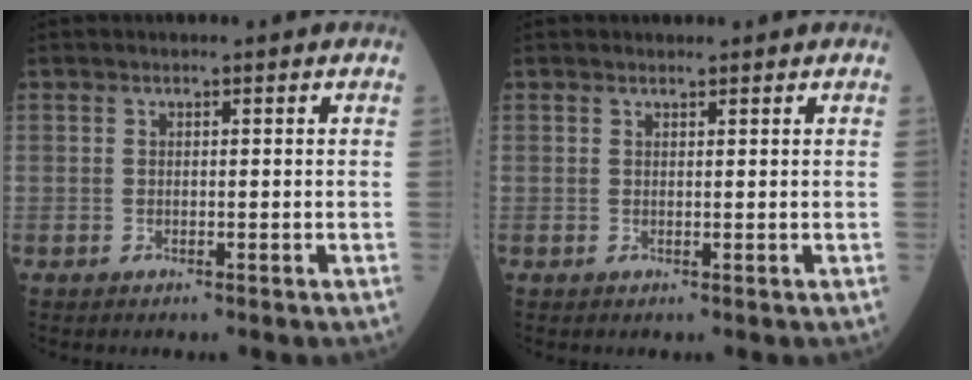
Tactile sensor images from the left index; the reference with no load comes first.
{"total": 0.6, "force": [0.6, 0.2, 0.1], "torque": [-0.014, 0.001, 0.010]}